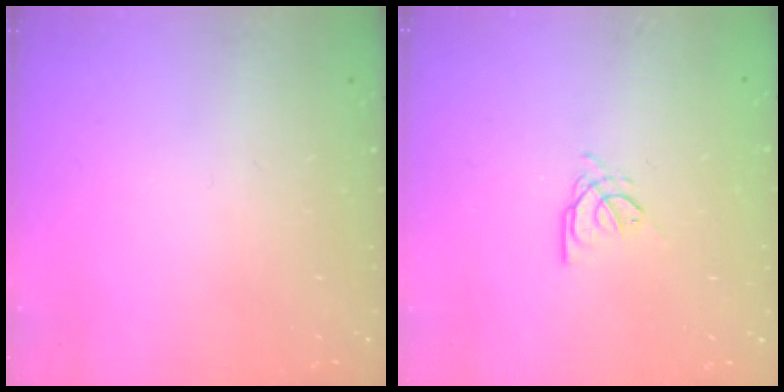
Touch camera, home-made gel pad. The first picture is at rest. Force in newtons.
{"total": 0.9, "press": 0.8, "slide": 0.2}